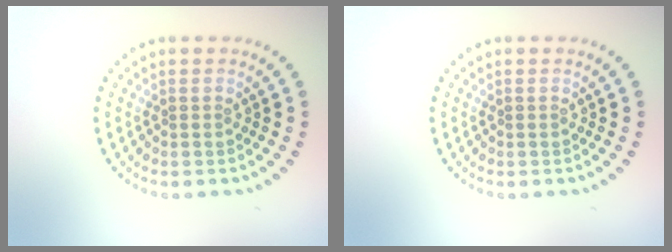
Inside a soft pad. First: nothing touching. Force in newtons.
{"total": 0.0}